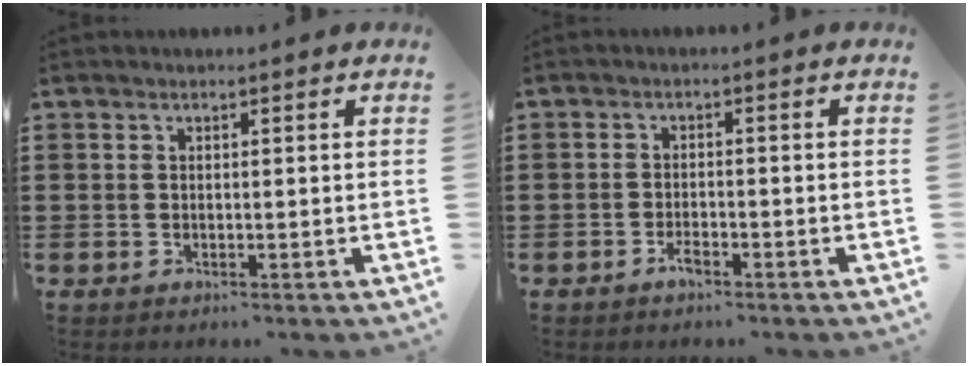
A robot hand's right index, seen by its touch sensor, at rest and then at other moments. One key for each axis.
{"total": 1.8, "fx": -1.4, "fy": 0.7, "fz": 1.0, "tx": -0.021, "ty": 0.000, "tz": -0.026}